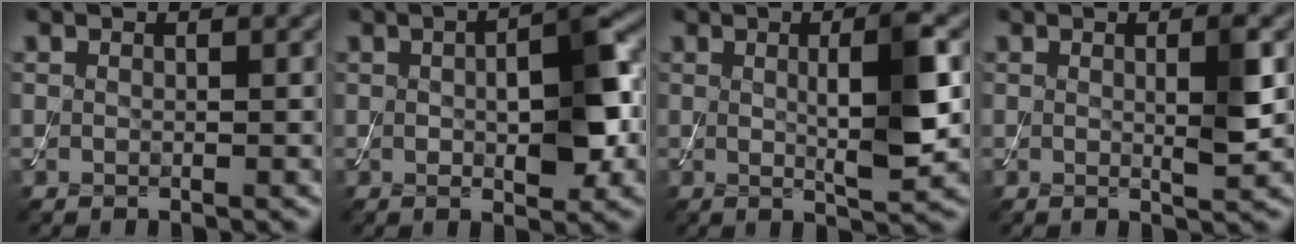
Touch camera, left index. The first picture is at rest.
{"total": 6.2, "force": [0.2, 2.5, 5.7], "torque": [-0.090, 0.002, 0.003]}
{"total": 5.3, "force": [0.6, 0.9, 5.2], "torque": [-0.084, 0.000, 0.009]}
{"total": 2.5, "force": [0.4, 0.3, 2.4], "torque": [-0.037, -0.005, 0.004]}